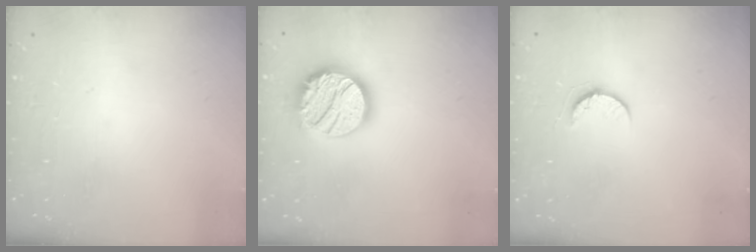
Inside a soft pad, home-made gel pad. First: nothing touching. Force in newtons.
{"total": 18.1, "press": 18.1, "slide": 1.3}
{"total": 7.0, "press": 6.9, "slide": 0.5}